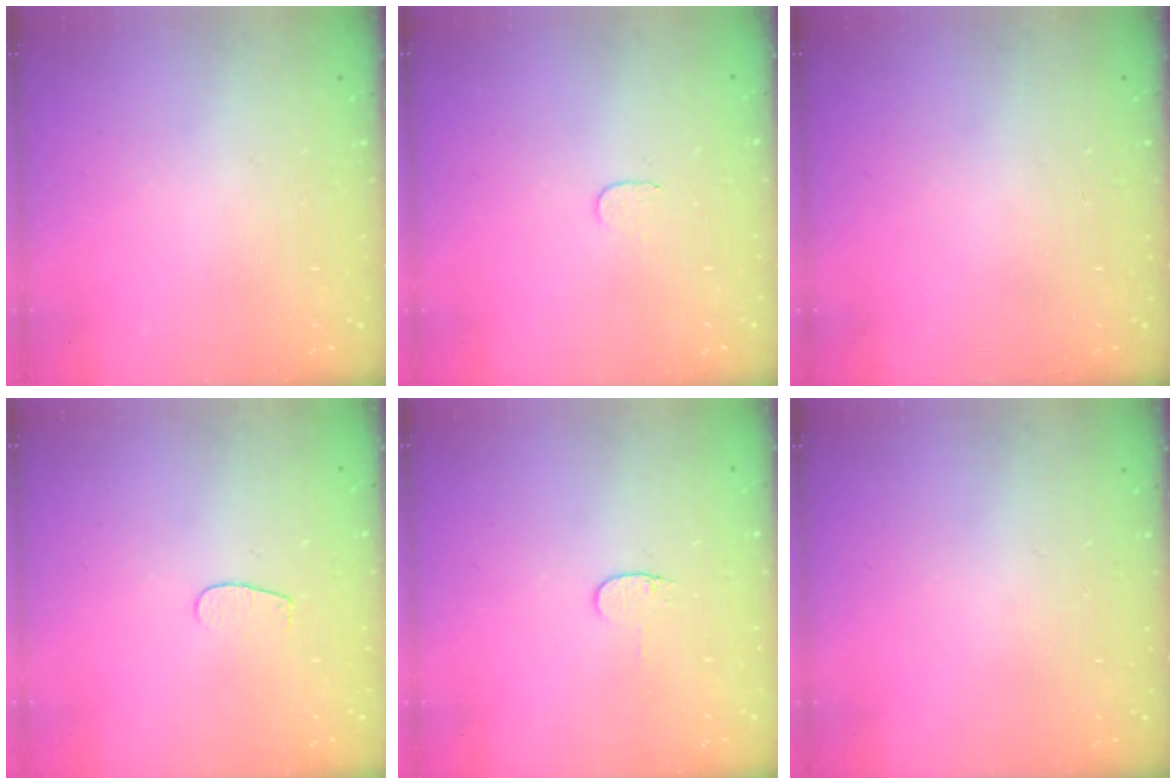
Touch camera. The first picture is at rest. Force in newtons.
{"total": 3.0, "press": 3.0, "slide": 0.3}
{"total": 0.0}
{"total": 2.6, "press": 2.5, "slide": 0.3}
{"total": 3.4, "press": 3.3, "slide": 0.4}
{"total": 0.0}